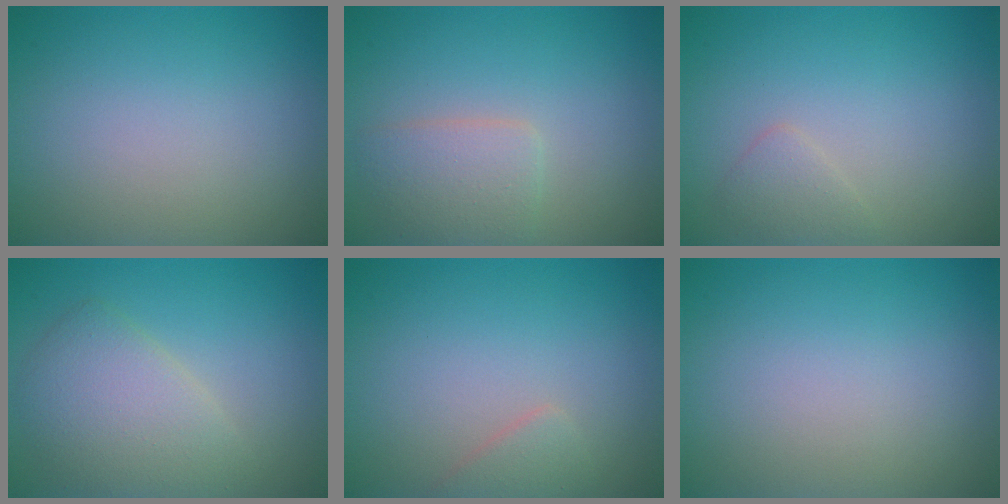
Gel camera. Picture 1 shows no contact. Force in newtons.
{"total": 2.8, "press": 2.8, "slide": 0.0}
{"total": 1.2, "press": 1.2, "slide": 0.1}
{"total": 4.5, "press": 4.5, "slide": 0.2}
{"total": 1.3, "press": 1.3, "slide": 0.1}
{"total": 0.0}